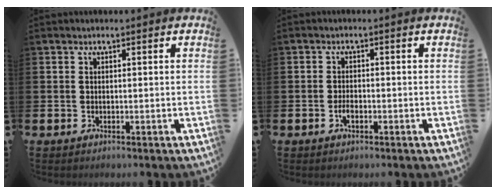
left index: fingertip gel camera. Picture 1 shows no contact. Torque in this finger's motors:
{"motor_torque": [0.18, -0.04, 0.04, 0.03]}